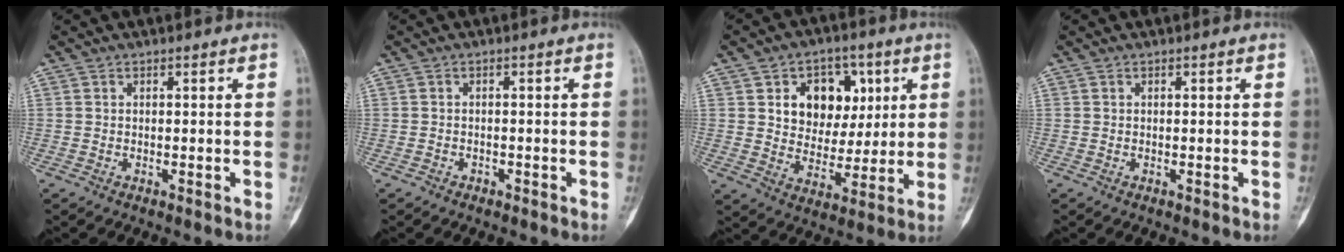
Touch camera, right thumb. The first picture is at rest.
{"total": 0.8, "force": [-0.6, 0.5, 0.0], "torque": [-0.002, 0.005, -0.012]}
{"total": 12.7, "force": [4.1, 9.7, 7.2], "torque": [-0.053, -0.012, 0.068]}
{"total": 0.0}